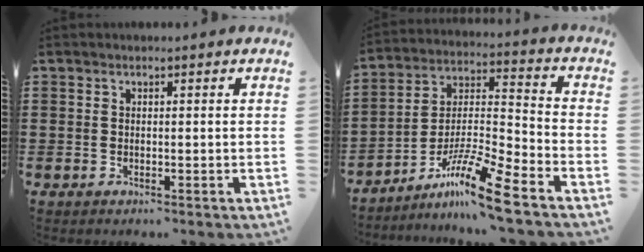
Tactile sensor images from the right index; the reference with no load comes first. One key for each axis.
{"total": 12.2, "fx": -9.2, "fy": 0.4, "fz": 8.0, "tx": -0.144, "ty": 0.013, "tz": -0.178}